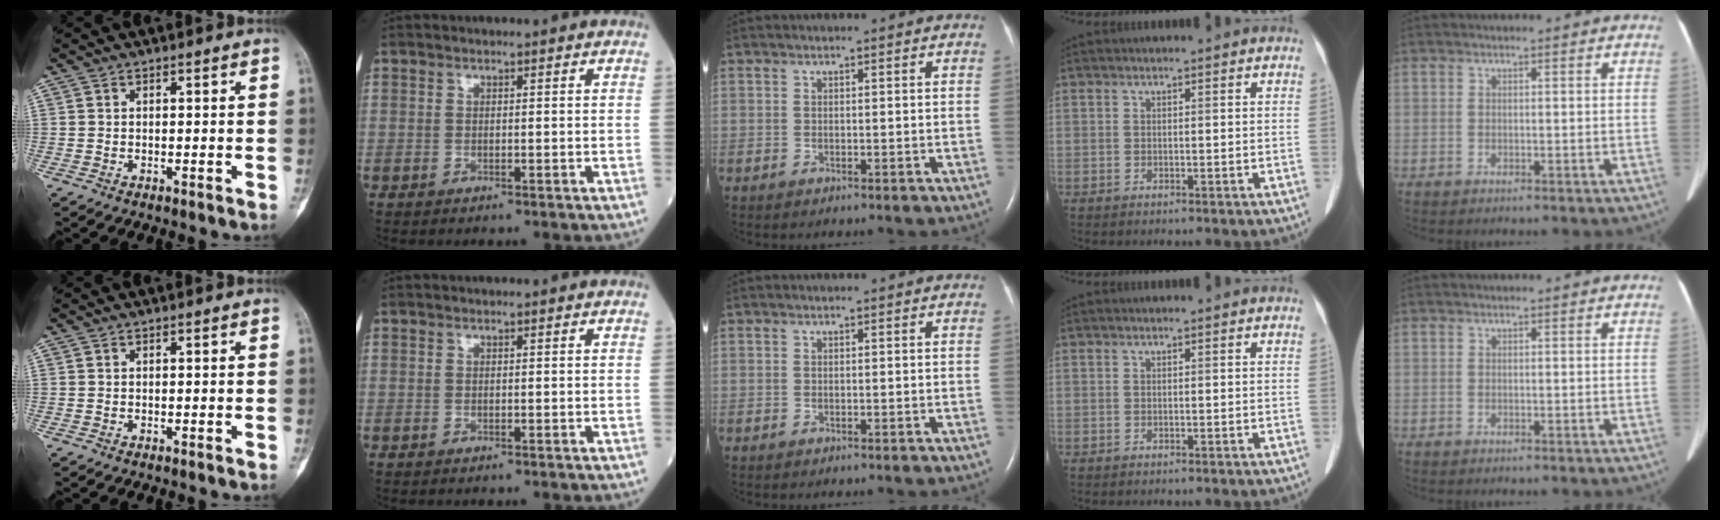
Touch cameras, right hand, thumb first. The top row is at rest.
{}